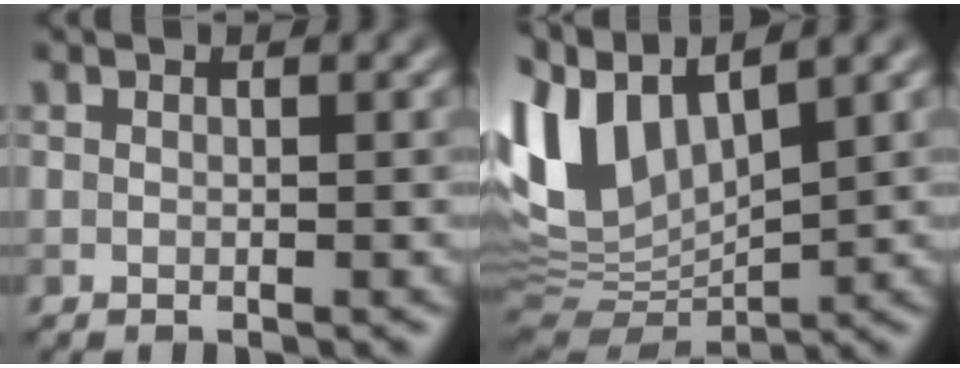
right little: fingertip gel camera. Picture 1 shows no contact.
{"total": 11.6, "force": [5.1, 5.5, 8.8], "torque": [-0.215, 0.020, 0.095]}